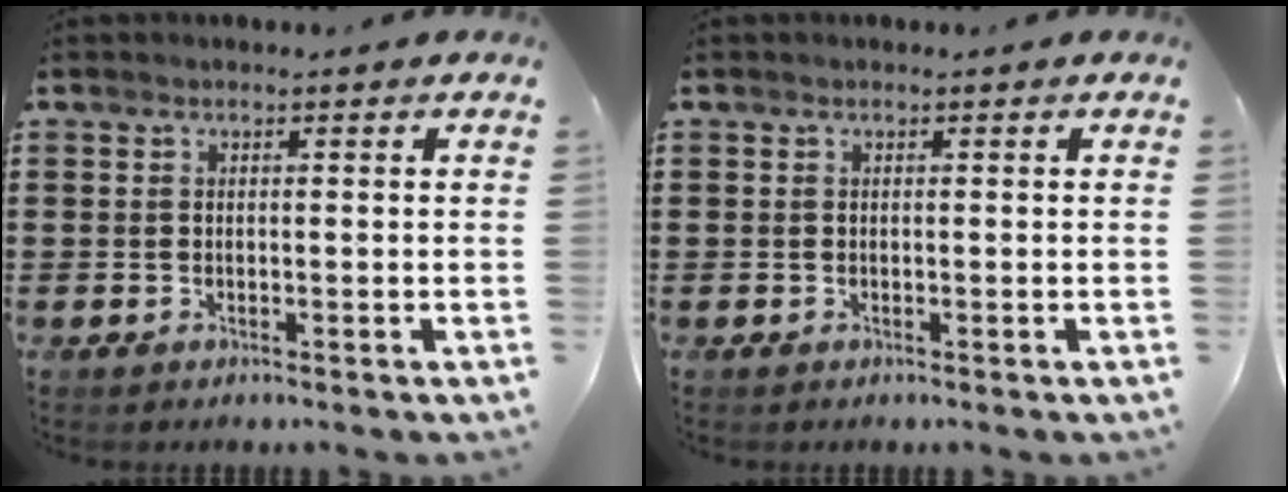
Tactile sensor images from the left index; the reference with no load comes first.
{"total": 0.0}